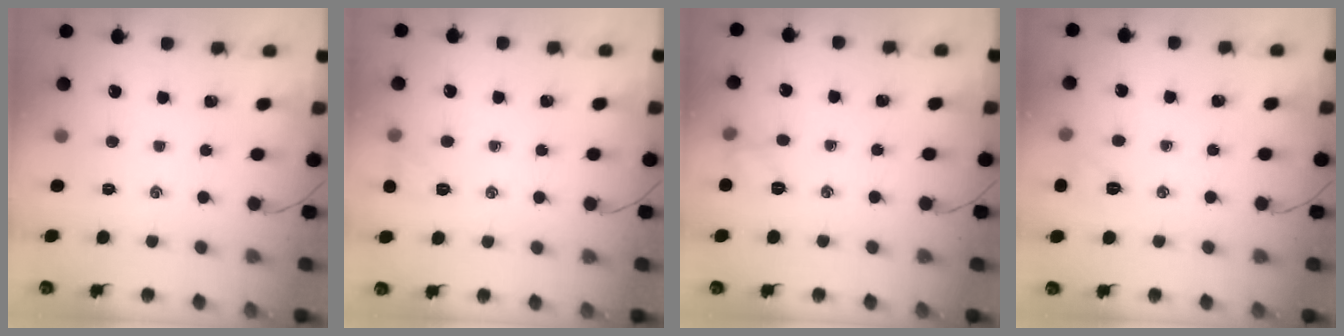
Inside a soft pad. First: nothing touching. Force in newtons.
{"total": 5.3, "press": 5.1, "slide": 1.4}
{"total": 6.1, "press": 6.0, "slide": 1.0}
{"total": 5.6, "press": 5.4, "slide": 1.5}